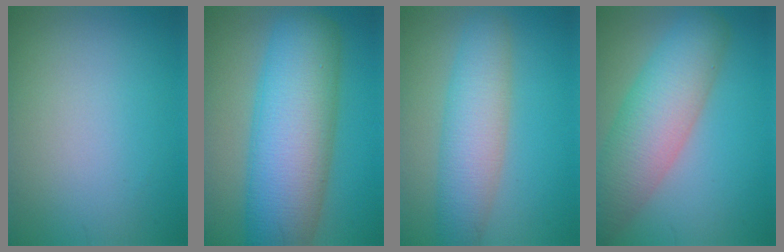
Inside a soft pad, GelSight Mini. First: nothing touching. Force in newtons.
{"total": 12.6, "press": 12.6, "slide": 0.4}
{"total": 5.8, "press": 5.8, "slide": 0.4}
{"total": 8.0, "press": 8.0, "slide": 0.3}